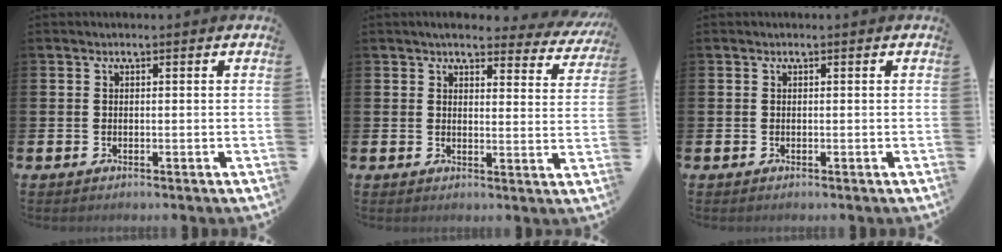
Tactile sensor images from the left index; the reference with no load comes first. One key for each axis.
{"total": 4.4, "fx": 4.1, "fy": 1.2, "fz": 1.1, "tx": -0.024, "ty": -0.025, "tz": 0.070}
{"total": 0.0}